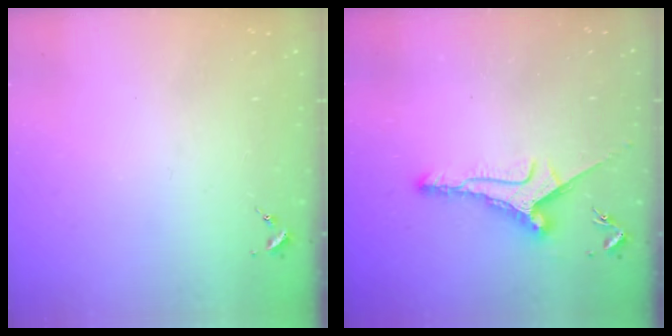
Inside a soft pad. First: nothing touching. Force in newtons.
{"total": 8.5, "press": 8.5, "slide": 0.5}